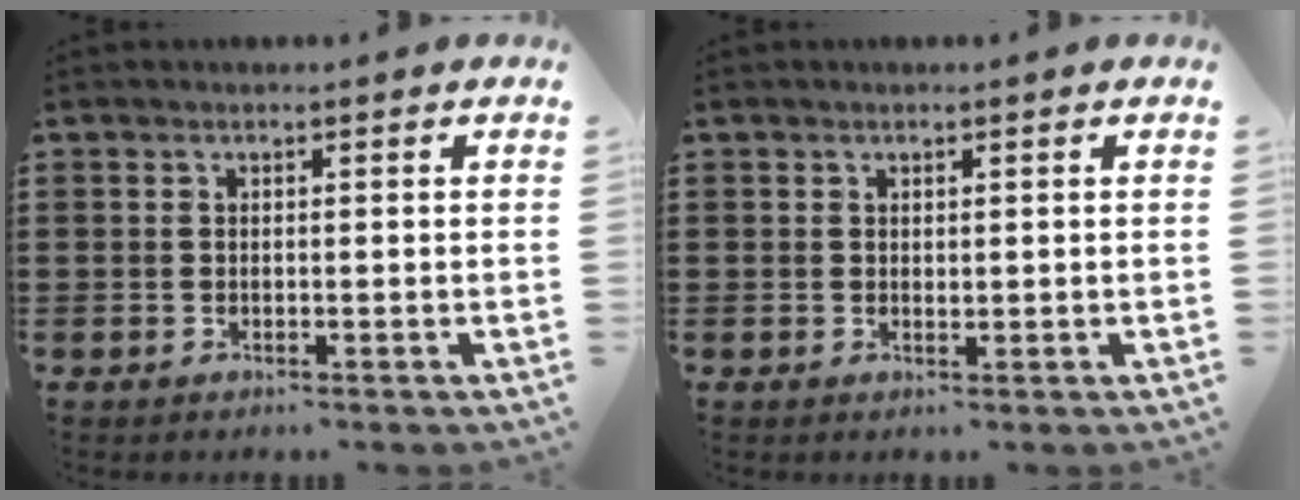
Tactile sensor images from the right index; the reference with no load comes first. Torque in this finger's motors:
{"motor_torque": [0.33, 0.31, 0.01, 0.00]}